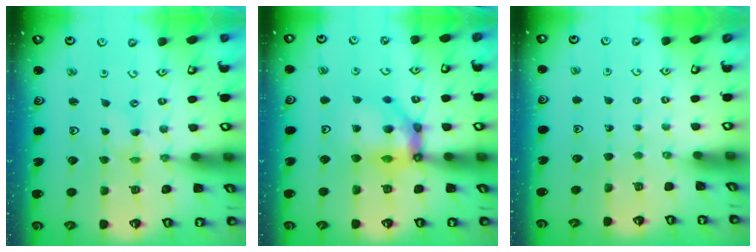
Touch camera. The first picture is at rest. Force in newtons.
{"total": 12.0, "press": 11.7, "slide": 2.4}
{"total": 0.0}